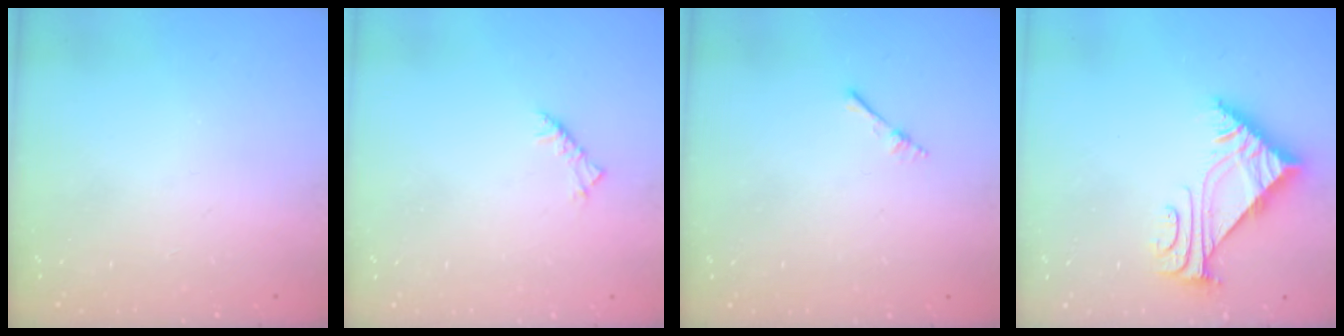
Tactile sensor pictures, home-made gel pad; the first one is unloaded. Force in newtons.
{"total": 2.5, "press": 2.4, "slide": 0.7}
{"total": 2.2, "press": 2.2, "slide": 0.3}
{"total": 7.0, "press": 7.0, "slide": 0.3}